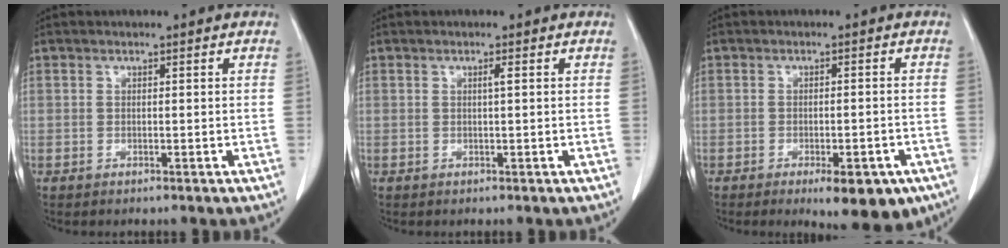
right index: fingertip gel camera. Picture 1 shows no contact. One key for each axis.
{"total": 0.7, "fx": 0.2, "fy": -0.1, "fz": 0.7, "tx": -0.012, "ty": 0.001, "tz": 0.004}
{"total": 8.6, "fx": -5.4, "fy": 2.8, "fz": 6.1, "tx": -0.065, "ty": -0.005, "tz": -0.069}